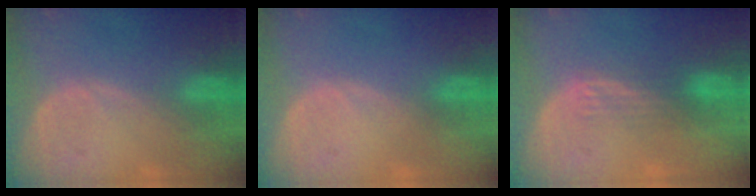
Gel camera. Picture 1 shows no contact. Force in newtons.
{"total": 0.0}
{"total": 2.9, "press": 2.7, "slide": 1.2}